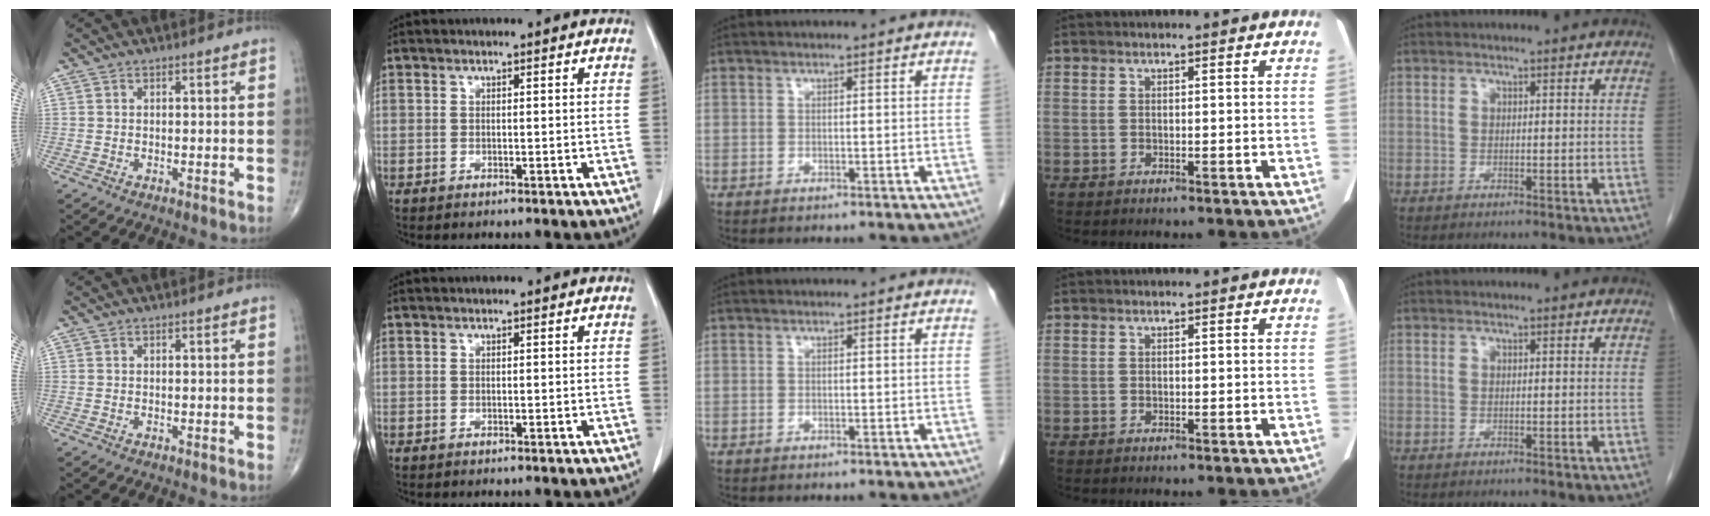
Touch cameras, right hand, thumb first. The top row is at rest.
{}